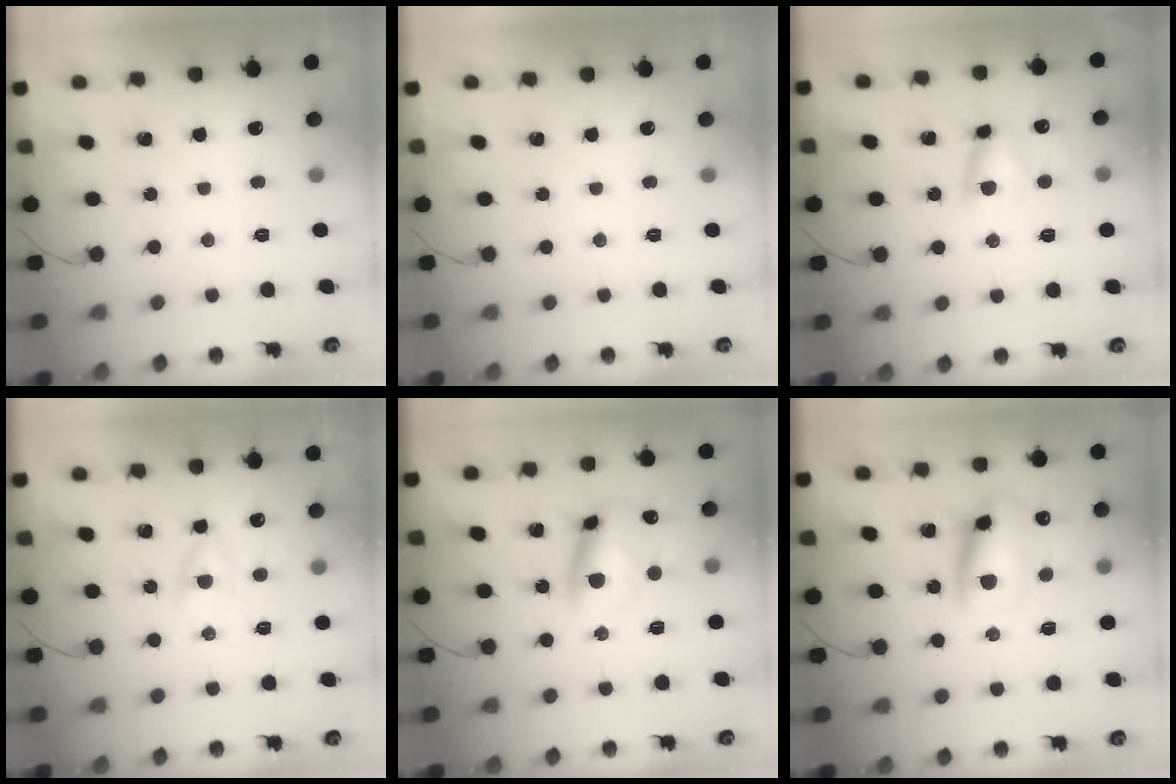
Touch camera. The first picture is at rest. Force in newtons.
{"total": 0.0}
{"total": 6.9, "press": 6.8, "slide": 0.3}
{"total": 2.1, "press": 2.0, "slide": 0.8}
{"total": 10.1, "press": 10.0, "slide": 1.0}
{"total": 12.3, "press": 12.1, "slide": 2.4}